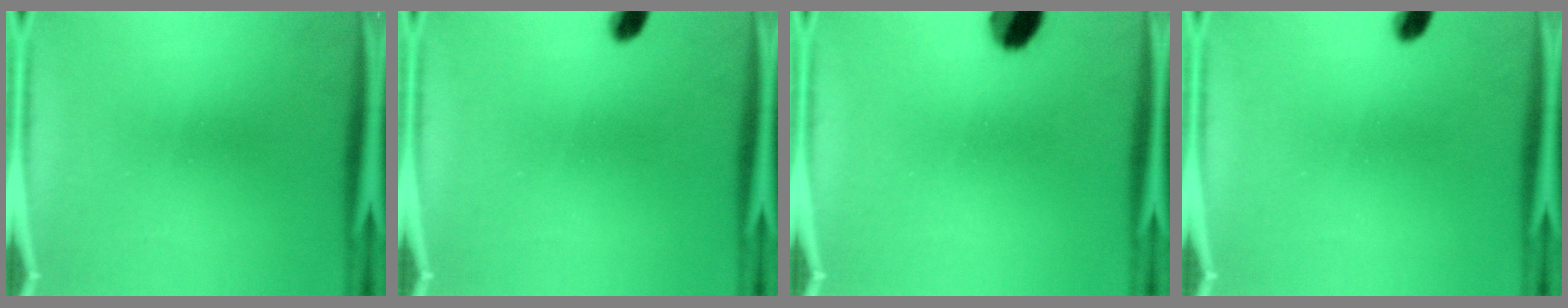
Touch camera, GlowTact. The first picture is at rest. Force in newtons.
{"total": 2.9}
{"total": 7.5}
{"total": 2.9}